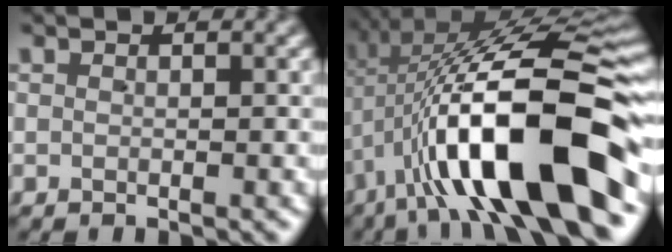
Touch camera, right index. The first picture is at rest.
{"total": 15.8, "force": [-2.9, 6.4, 14.2], "torque": [-0.234, -0.014, -0.026]}